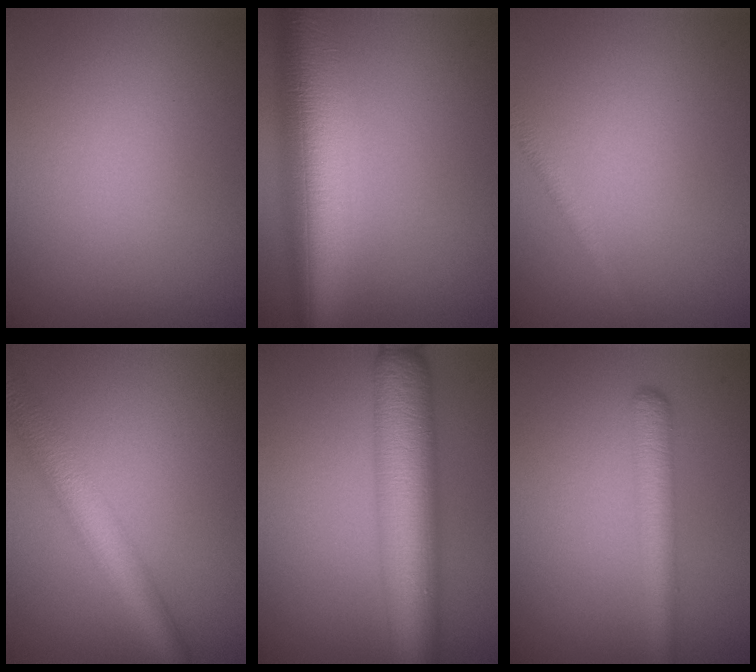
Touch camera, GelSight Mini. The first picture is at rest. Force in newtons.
{"total": 11.0, "press": 11.0, "slide": 0.7}
{"total": 1.1, "press": 1.1, "slide": 0.1}
{"total": 5.6, "press": 5.6, "slide": 0.1}
{"total": 10.0, "press": 10.0, "slide": 0.2}
{"total": 3.3, "press": 3.3, "slide": 0.1}